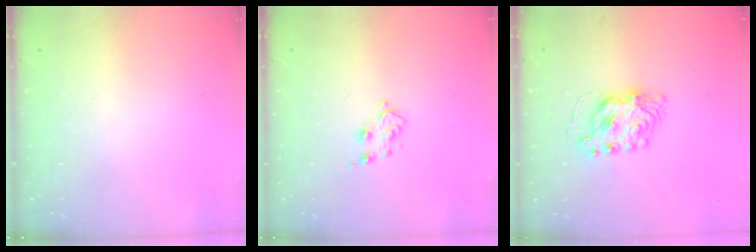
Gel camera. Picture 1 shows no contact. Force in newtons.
{"total": 5.4, "press": 5.4, "slide": 0.7}
{"total": 8.9, "press": 8.9, "slide": 0.6}